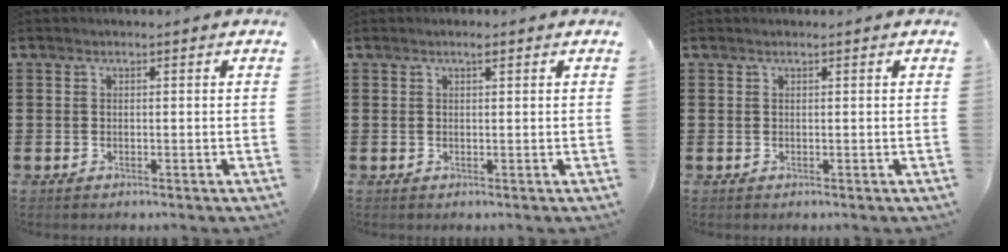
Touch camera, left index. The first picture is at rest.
{"total": 1.1, "force": [0.6, 0.3, 0.9], "torque": [-0.018, 0.003, 0.011]}
{"total": 0.0}